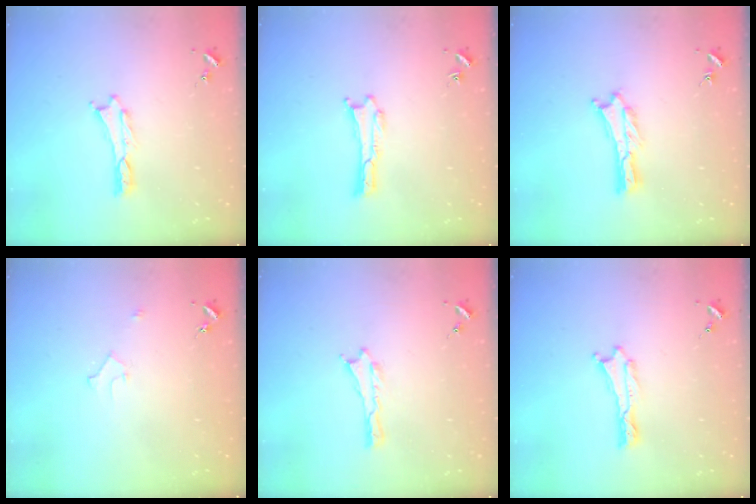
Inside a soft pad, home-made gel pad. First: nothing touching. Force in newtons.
{"total": 0.0}
{"total": 0.6, "press": 0.6, "slide": 0.2}
{"total": 2.2, "press": 2.2, "slide": 0.2}
{"total": 0.0}
{"total": 0.0}